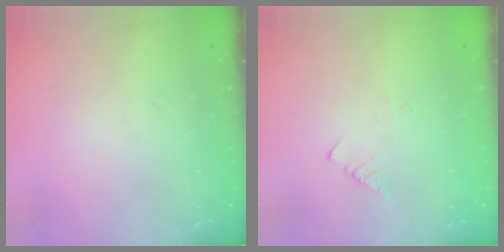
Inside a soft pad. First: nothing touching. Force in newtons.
{"total": 1.9, "press": 1.9, "slide": 0.2}